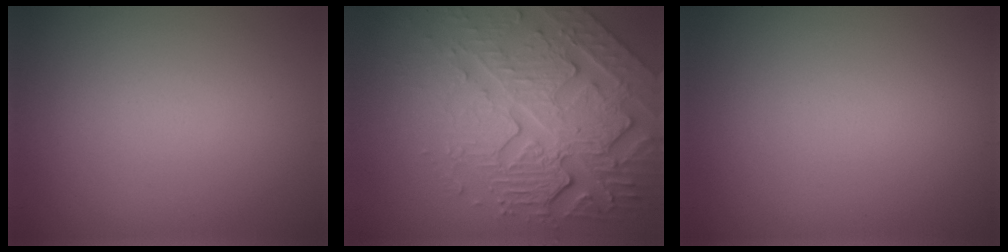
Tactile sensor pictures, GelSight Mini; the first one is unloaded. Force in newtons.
{"total": 8.2, "press": 5.8, "slide": 5.7}
{"total": 0.0}